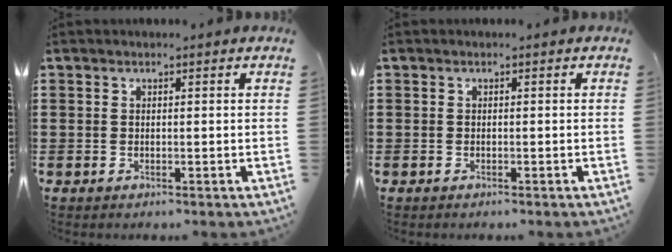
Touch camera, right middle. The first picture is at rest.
{"total": 0.0}